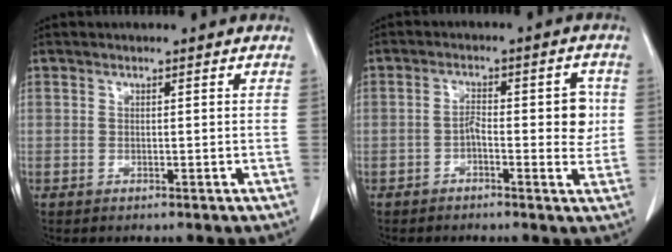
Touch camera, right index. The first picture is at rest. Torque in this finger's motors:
{"motor_torque": [0.06, 0.06, 0.18, 0.00]}